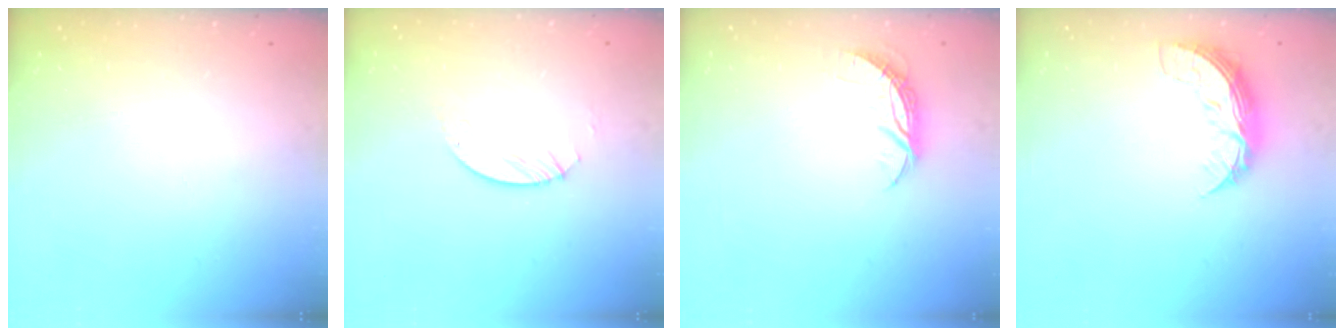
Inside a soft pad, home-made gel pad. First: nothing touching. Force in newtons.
{"total": 3.0, "press": 3.0, "slide": 0.2}
{"total": 5.2, "press": 5.2, "slide": 0.3}
{"total": 8.8, "press": 8.8, "slide": 0.2}